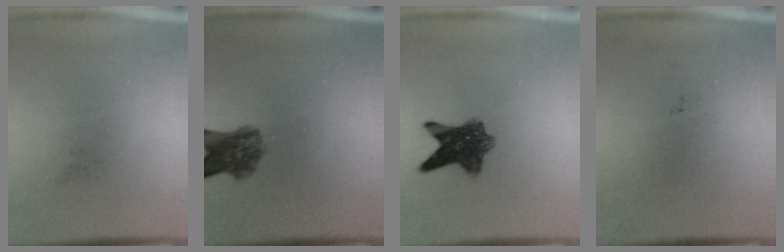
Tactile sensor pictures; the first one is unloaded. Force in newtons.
{"total": 5.9}
{"total": 7.9}
{"total": 0.0}